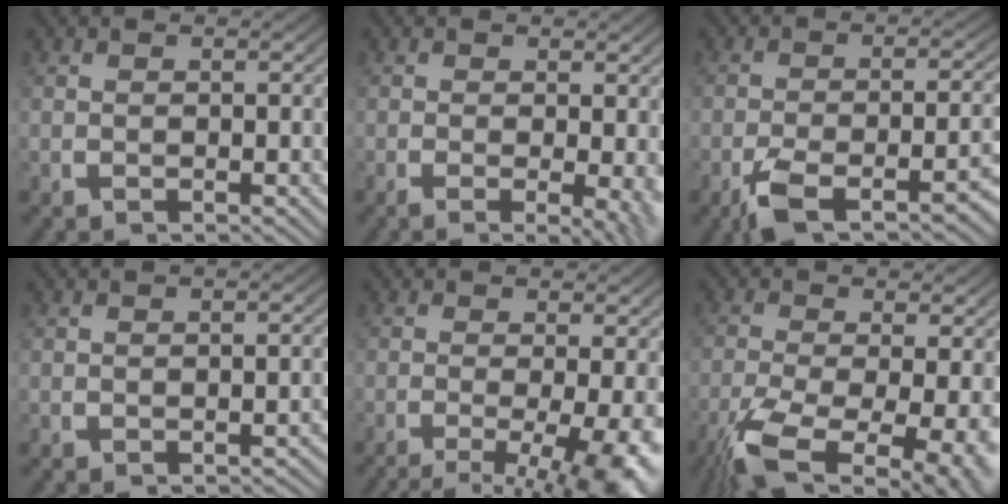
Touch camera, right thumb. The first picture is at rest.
{"total": 4.0, "force": [-1.3, 1.5, 3.5], "torque": [-0.047, -0.026, -0.013]}
{"total": 6.0, "force": [-3.8, 2.0, 4.2], "torque": [-0.073, -0.012, -0.054]}
{"total": 0.8, "force": [-0.7, 0.1, 0.3], "torque": [-0.008, 0.002, -0.010]}
{"total": 8.6, "force": [-3.9, 3.7, 6.7], "torque": [-0.103, -0.039, -0.045]}
{"total": 11.2, "force": [-4.7, 5.6, 8.5], "torque": [-0.173, -0.051, -0.051]}